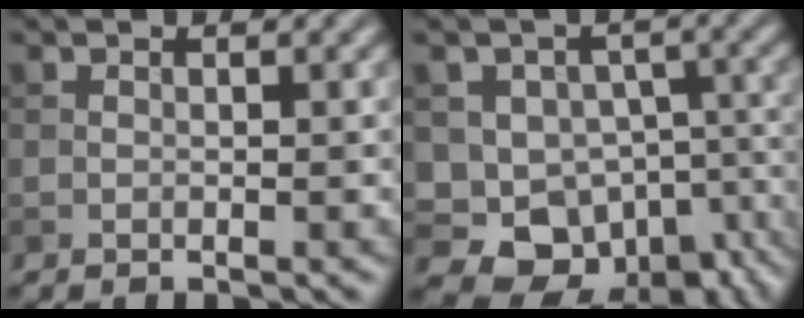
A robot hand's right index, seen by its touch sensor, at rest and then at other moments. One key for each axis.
{"total": 12.4, "fx": -5.6, "fy": 9.7, "fz": 5.4, "tx": -0.090, "ty": -0.017, "tz": -0.072}